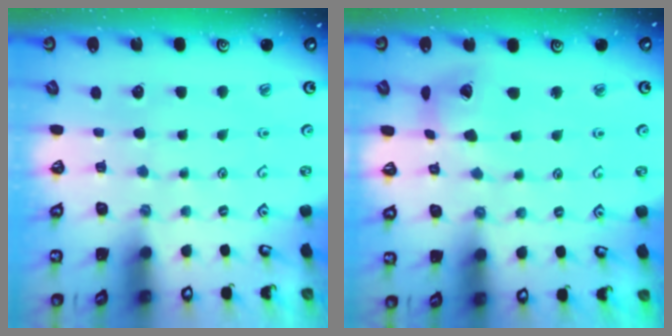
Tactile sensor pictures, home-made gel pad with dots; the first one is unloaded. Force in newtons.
{"total": 11.2, "press": 11.1, "slide": 1.5}